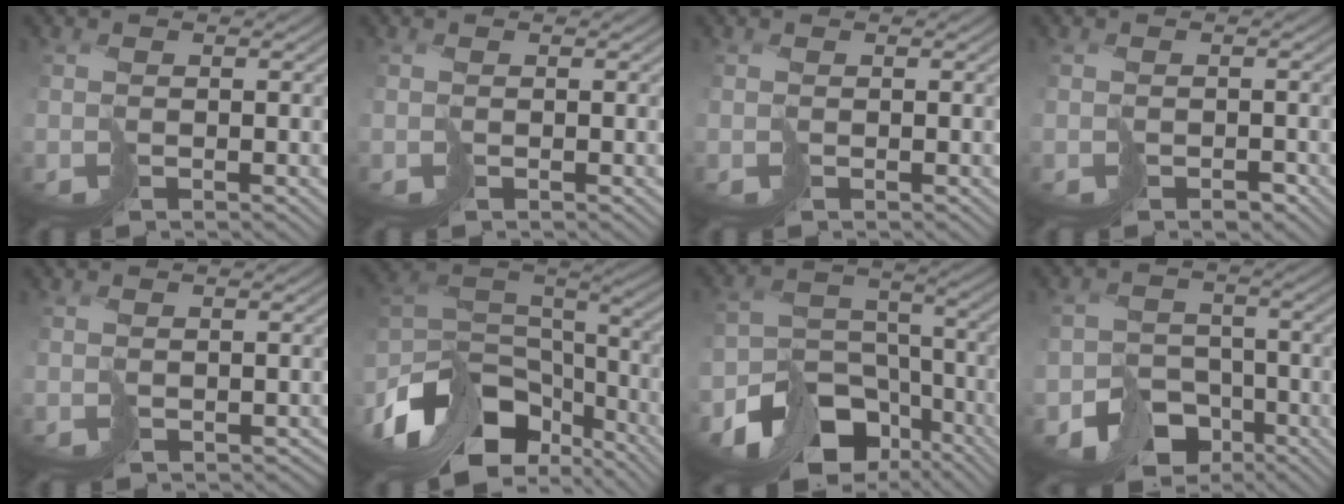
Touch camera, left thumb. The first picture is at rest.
{"total": 0.0}
{"total": 0.0}
{"total": 1.8, "force": [-1.3, 1.0, 0.6], "torque": [0.002, -0.002, -0.021]}
{"total": 1.6, "force": [-0.8, 1.2, 0.7], "torque": [0.000, -0.007, -0.011]}
{"total": 14.1, "force": [-7.7, 8.1, 8.6], "torque": [-0.197, -0.021, -0.119]}
{"total": 14.5, "force": [-10.2, 8.4, 5.9], "torque": [-0.134, -0.031, -0.140]}
{"total": 9.4, "force": [-6.5, 6.2, 2.7], "torque": [-0.047, -0.017, -0.092]}